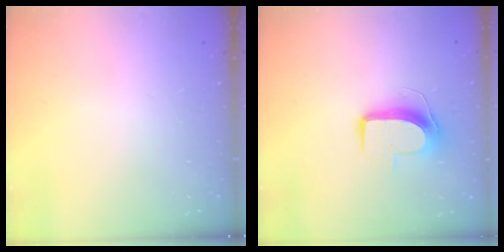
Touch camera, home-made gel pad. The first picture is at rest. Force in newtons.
{"total": 9.4, "press": 9.4, "slide": 0.3}